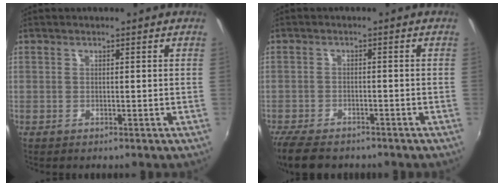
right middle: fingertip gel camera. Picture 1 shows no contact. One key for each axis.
{"total": 7.4, "fx": -6.1, "fy": 2.7, "fz": 3.3, "tx": -0.087, "ty": -0.021, "tz": -0.106}